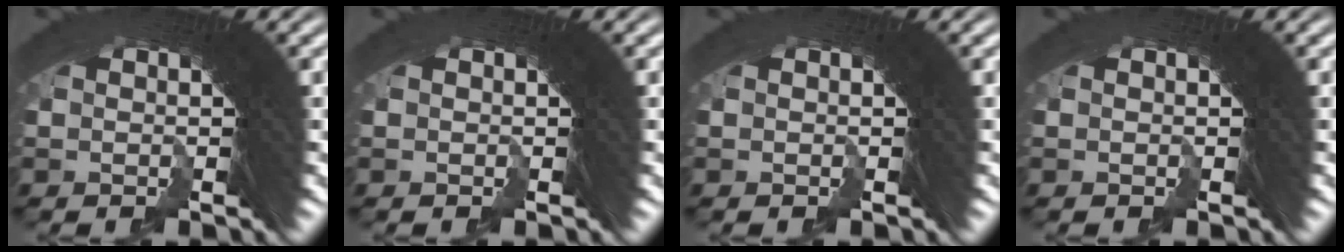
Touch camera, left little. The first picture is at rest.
{"total": 0.0}
{"total": 0.0}
{"total": 0.0}